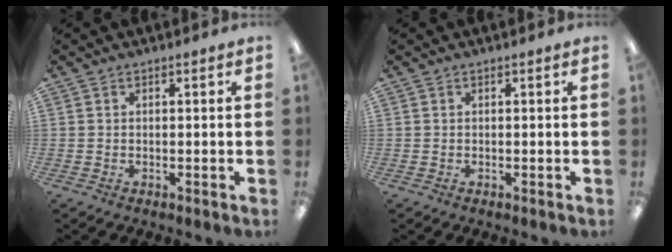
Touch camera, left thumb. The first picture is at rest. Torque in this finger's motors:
{"motor_torque": [0.00, 0.00, -0.14, 0.14, 0.00]}